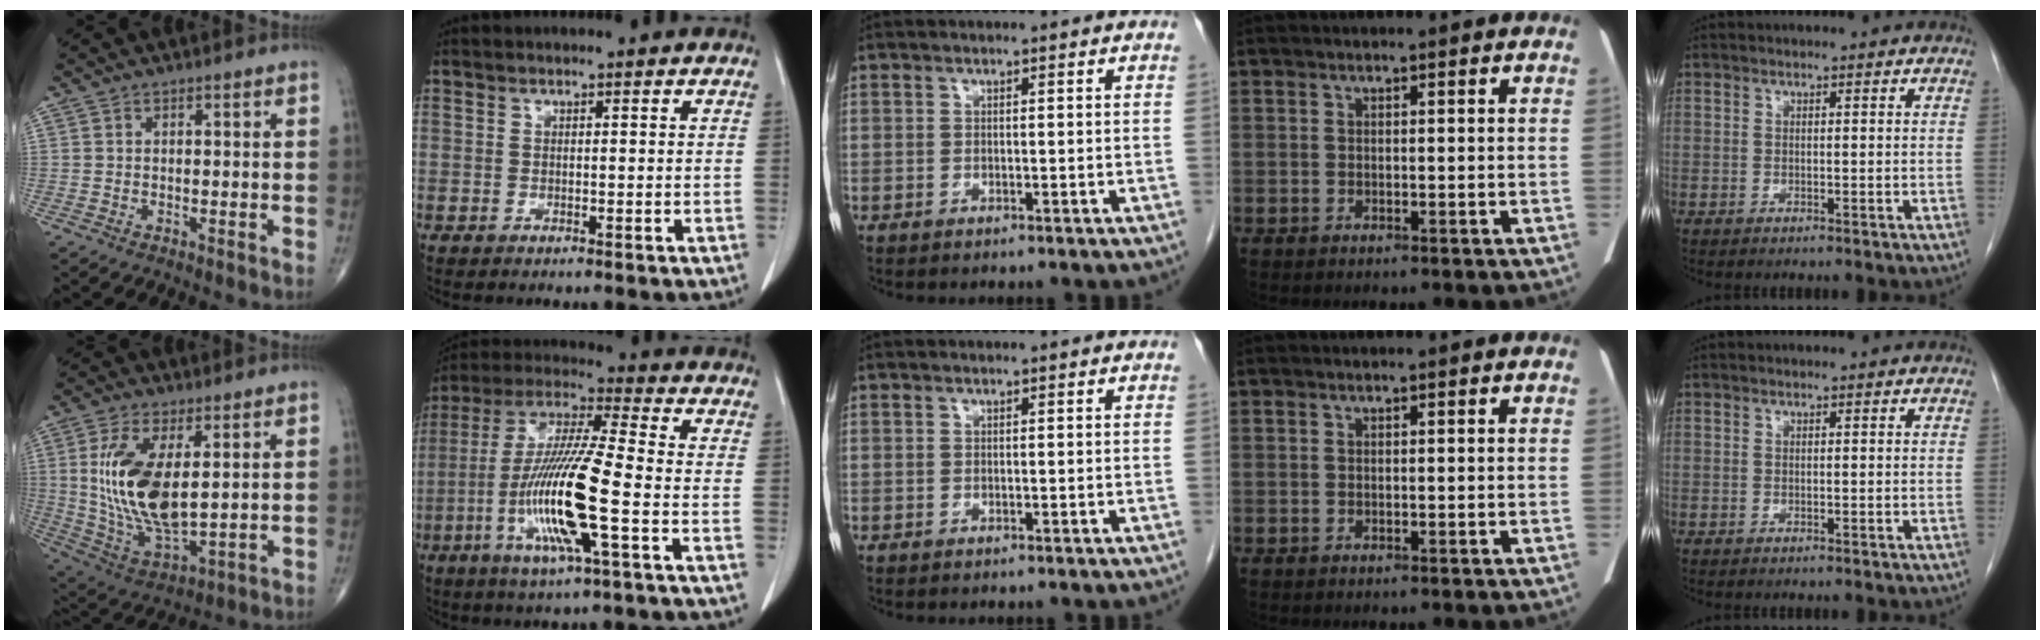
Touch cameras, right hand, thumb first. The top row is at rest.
{"thumb": {"total": 16.8, "force": [2.7, 7.7, 14.6], "torque": [-0.284, -0.022, 0.066]}, "index": {"total": 15.7, "force": [-4.2, 0.6, 15.1], "torque": [-0.309, -0.011, -0.083]}}